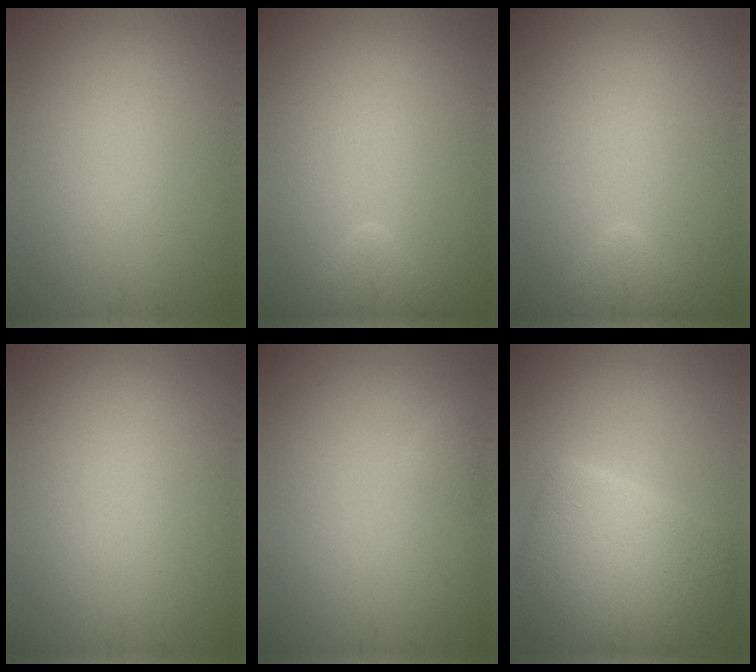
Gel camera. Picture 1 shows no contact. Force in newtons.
{"total": 1.7, "press": 1.7, "slide": 0.1}
{"total": 1.7, "press": 1.7, "slide": 0.1}
{"total": 0.0}
{"total": 0.7, "press": 0.7, "slide": 0.0}
{"total": 6.8, "press": 6.8, "slide": 0.6}